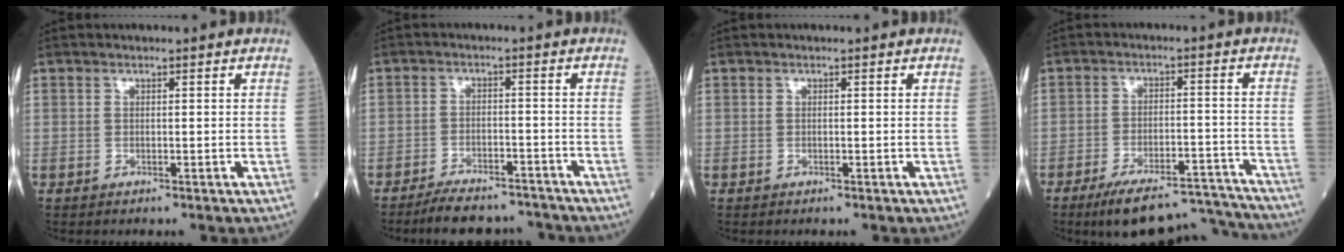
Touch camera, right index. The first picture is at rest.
{"total": 9.1, "force": [-8.5, 2.2, 2.5], "torque": [-0.035, 0.008, -0.129]}
{"total": 0.0}
{"total": 13.8, "force": [-13.1, 1.8, 4.2], "torque": [-0.048, 0.023, -0.192]}